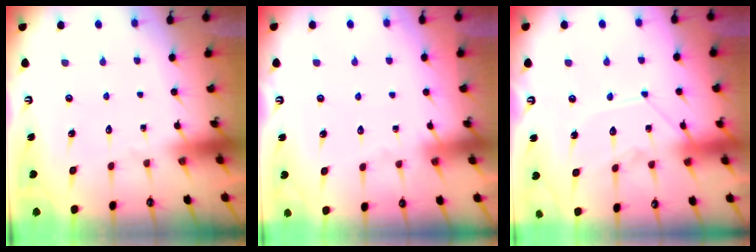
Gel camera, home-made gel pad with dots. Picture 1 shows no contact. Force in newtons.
{"total": 2.8, "press": 2.7, "slide": 0.5}
{"total": 11.5, "press": 11.4, "slide": 0.9}